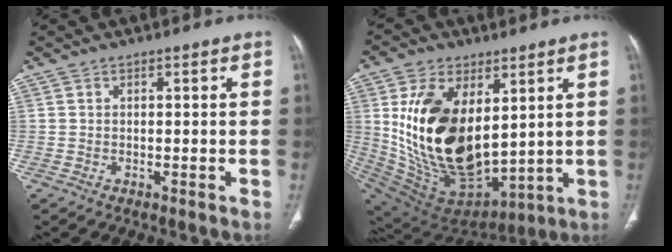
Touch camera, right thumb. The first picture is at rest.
{"total": 24.5, "force": [4.7, 14.1, 19.4], "torque": [-0.348, -0.046, 0.113]}